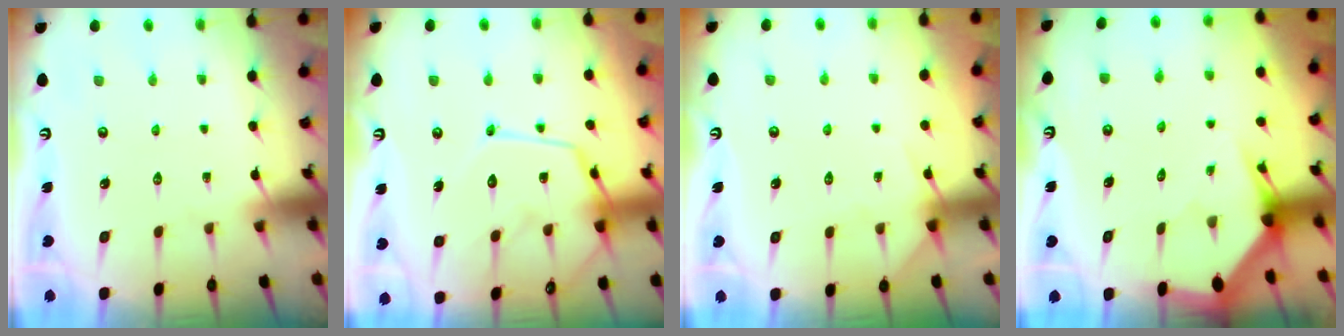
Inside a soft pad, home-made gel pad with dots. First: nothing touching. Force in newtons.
{"total": 15.2, "press": 15.2, "slide": 0.9}
{"total": 6.1, "press": 6.1, "slide": 0.7}
{"total": 3.0, "press": 3.0, "slide": 0.2}